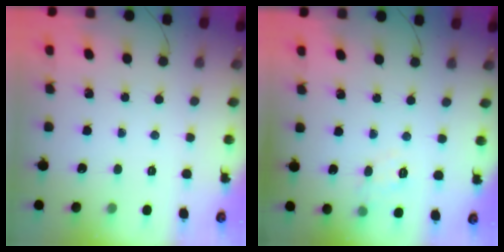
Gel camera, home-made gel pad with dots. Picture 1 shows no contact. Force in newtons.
{"total": 8.7, "press": 8.6, "slide": 1.4}